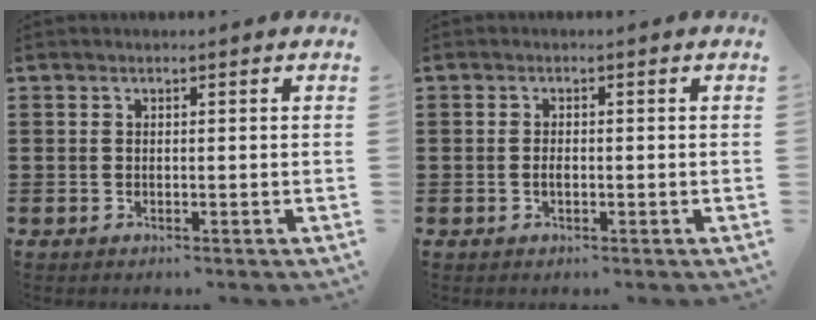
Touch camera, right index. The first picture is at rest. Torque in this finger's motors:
{"motor_torque": [0.75, 0.56, 0.10, 0.04]}